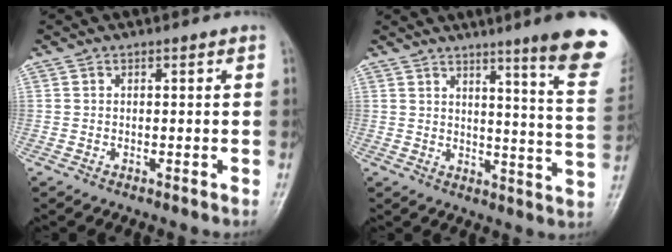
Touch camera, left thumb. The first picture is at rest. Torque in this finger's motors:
{"motor_torque": [2.82, 1.26, 1.80, -0.97, 0.25]}